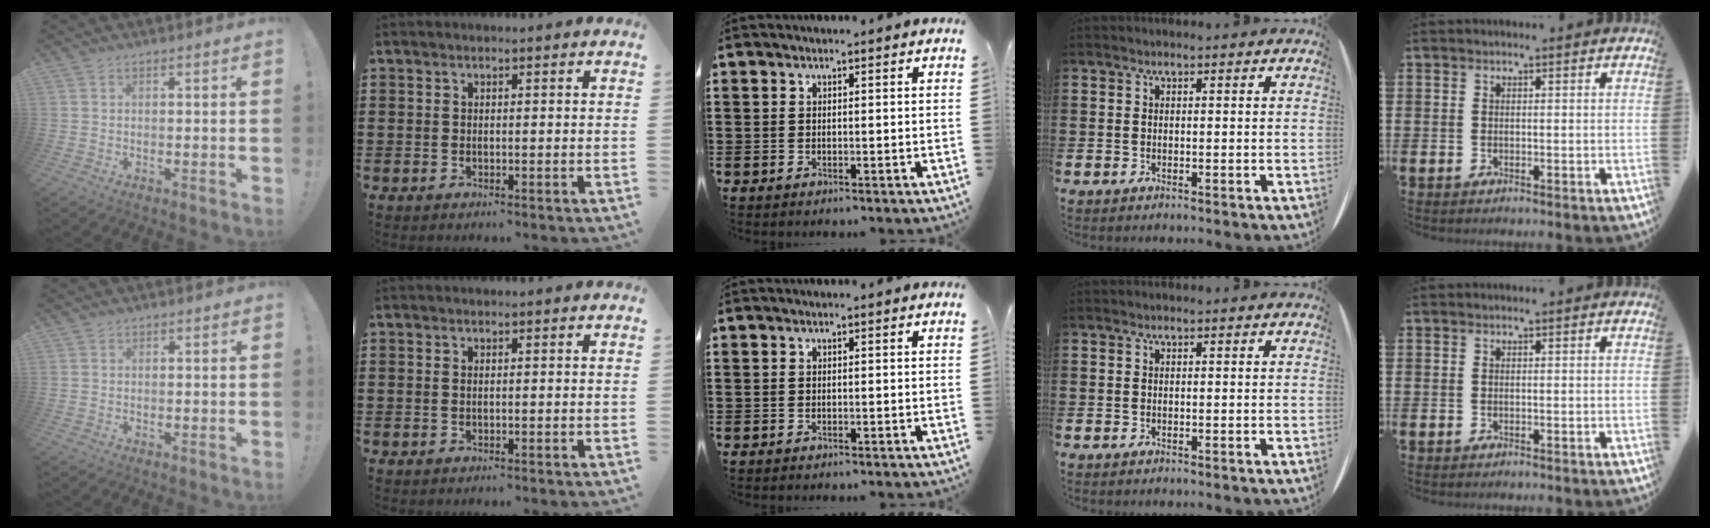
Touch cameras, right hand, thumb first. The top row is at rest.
{}